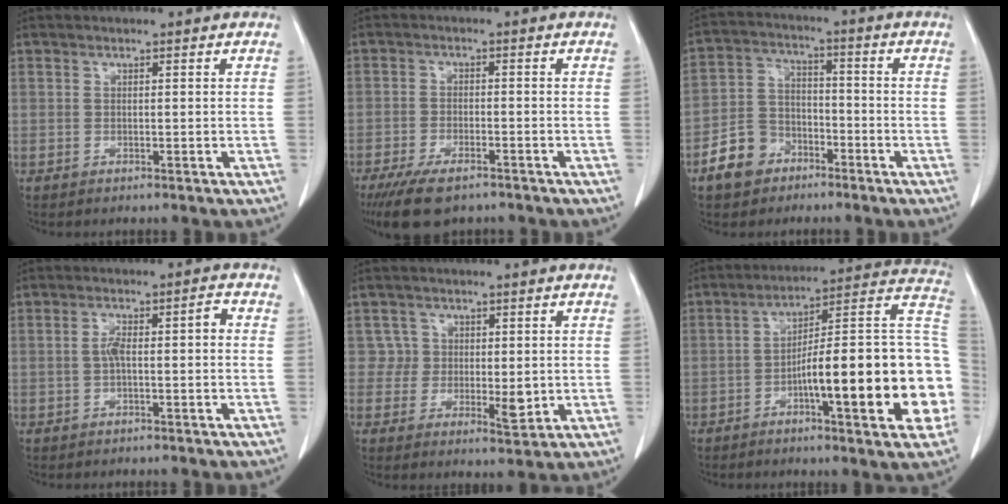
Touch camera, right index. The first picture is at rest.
{"total": 8.3, "force": [-6.1, 2.9, 4.8], "torque": [-0.078, -0.011, -0.095]}
{"total": 8.2, "force": [-4.9, 6.1, 2.5], "torque": [-0.060, 0.018, -0.084]}
{"total": 4.0, "force": [-0.3, 1.0, 3.9], "torque": [-0.071, 0.021, -0.003]}
{"total": 4.0, "force": [0.3, 3.3, 2.2], "torque": [-0.015, -0.001, 0.007]}
{"total": 22.7, "force": [-5.2, 3.5, 21.8], "torque": [-0.235, 0.032, -0.069]}